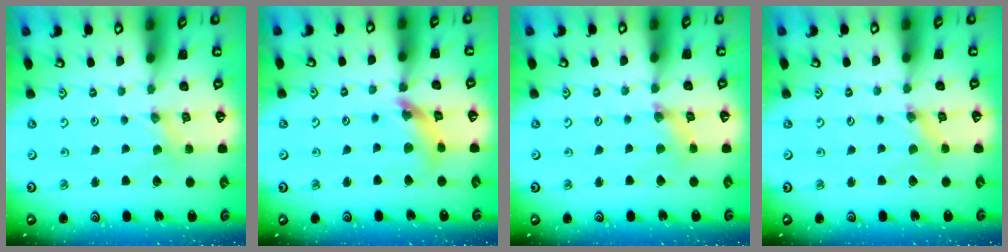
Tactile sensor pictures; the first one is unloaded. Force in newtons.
{"total": 11.1, "press": 11.0, "slide": 1.4}
{"total": 2.2, "press": 2.2, "slide": 0.4}
{"total": 0.9, "press": 0.9, "slide": 0.2}